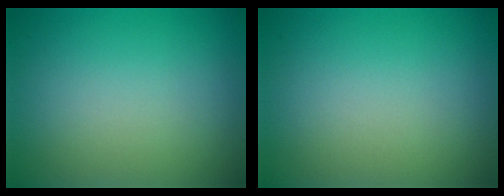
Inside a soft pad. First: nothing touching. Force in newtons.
{"total": 0.0}